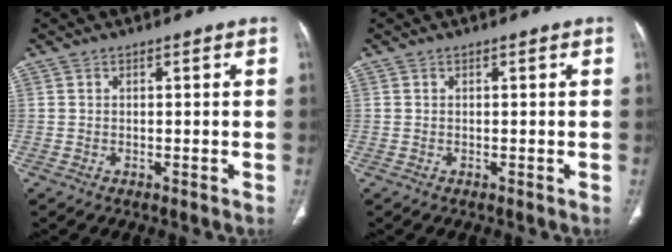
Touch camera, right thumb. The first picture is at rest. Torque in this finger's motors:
{"motor_torque": [-0.02, 0.02, -0.05, -0.05, 0.00]}